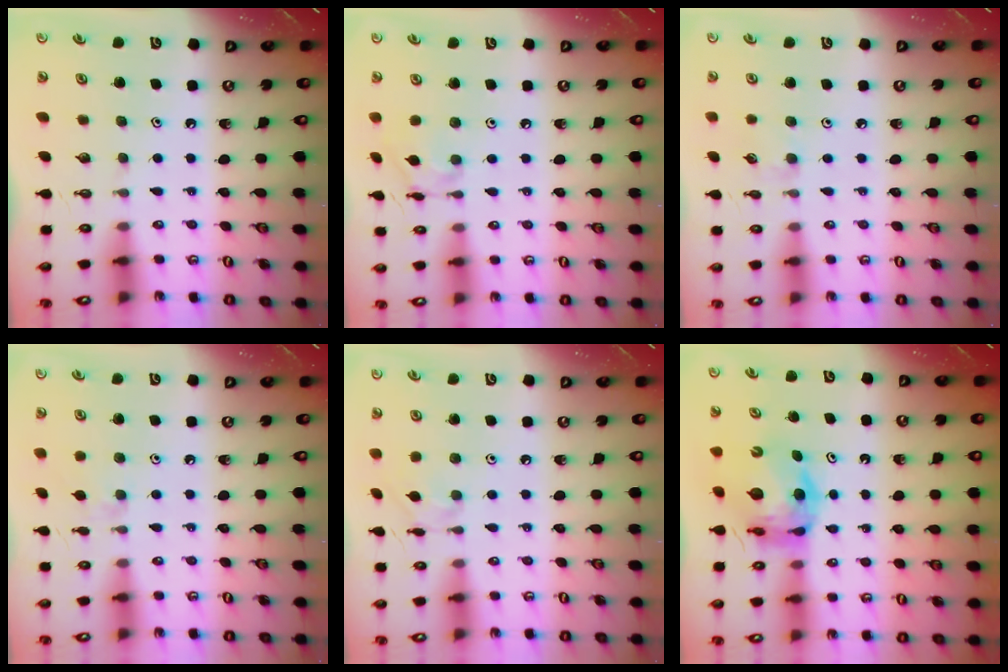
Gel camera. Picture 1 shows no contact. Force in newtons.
{"total": 7.7, "press": 7.7, "slide": 0.4}
{"total": 4.3, "press": 4.3, "slide": 0.6}
{"total": 2.9, "press": 2.9, "slide": 0.5}
{"total": 1.8, "press": 1.8, "slide": 0.1}
{"total": 10.9, "press": 10.8, "slide": 1.2}